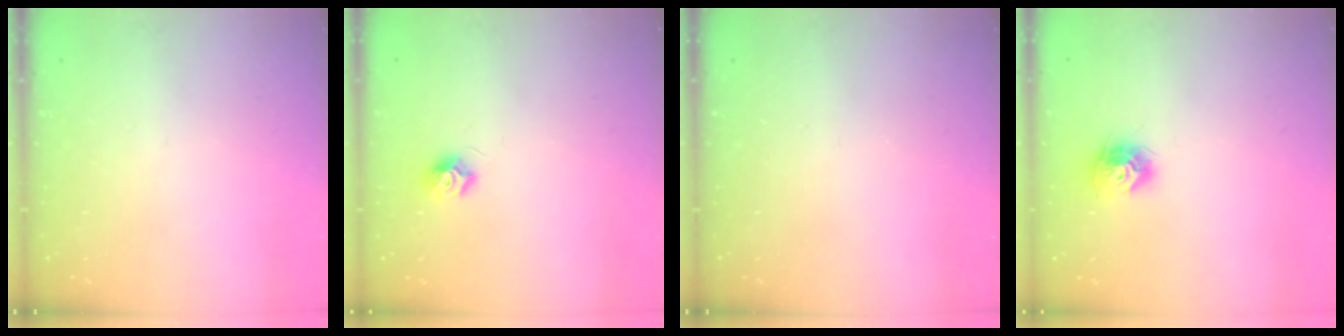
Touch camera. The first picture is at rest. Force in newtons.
{"total": 7.6, "press": 7.6, "slide": 0.2}
{"total": 0.0}
{"total": 9.4, "press": 9.4, "slide": 0.6}